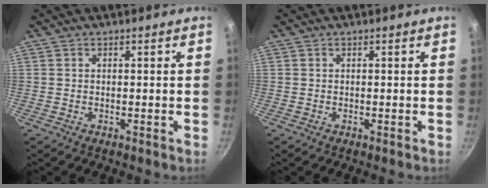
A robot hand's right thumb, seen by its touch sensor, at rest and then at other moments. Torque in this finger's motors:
{"motor_torque": [0.00, 0.00, 0.01, 0.00, 0.00]}